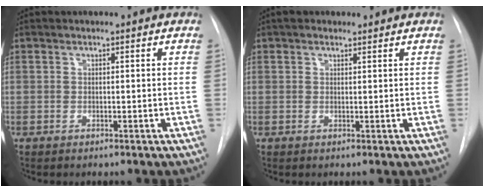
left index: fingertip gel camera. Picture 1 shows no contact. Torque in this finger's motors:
{"motor_torque": [0.08, -0.09, -0.28, 0.00]}